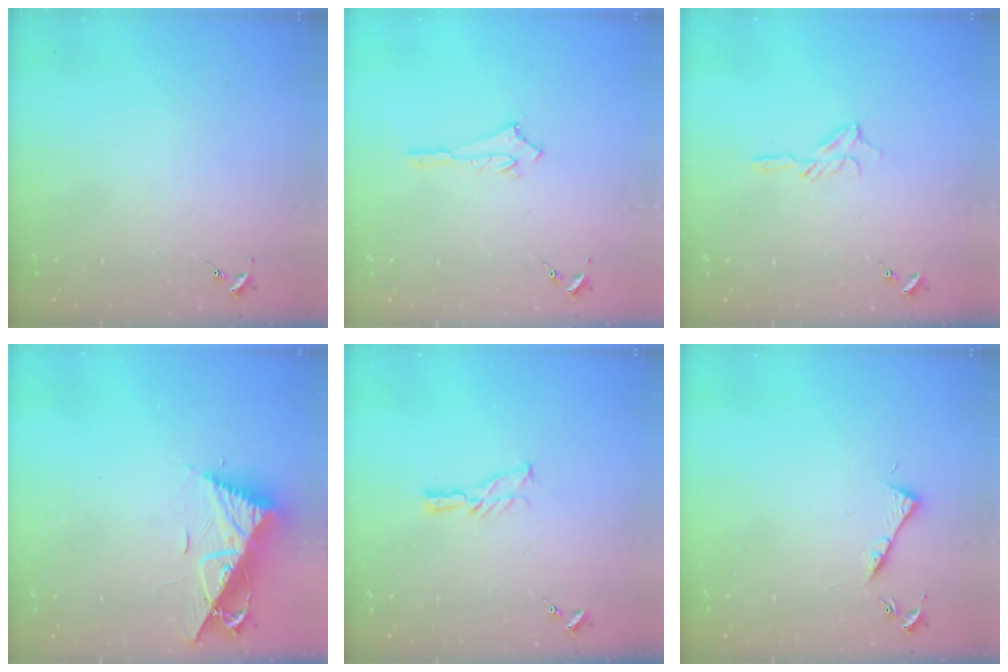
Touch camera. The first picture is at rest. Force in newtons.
{"total": 2.5, "press": 2.5, "slide": 0.2}
{"total": 6.9, "press": 6.9, "slide": 0.7}
{"total": 11.7, "press": 11.6, "slide": 0.9}
{"total": 5.8, "press": 5.8, "slide": 0.5}
{"total": 4.2, "press": 4.1, "slide": 0.5}